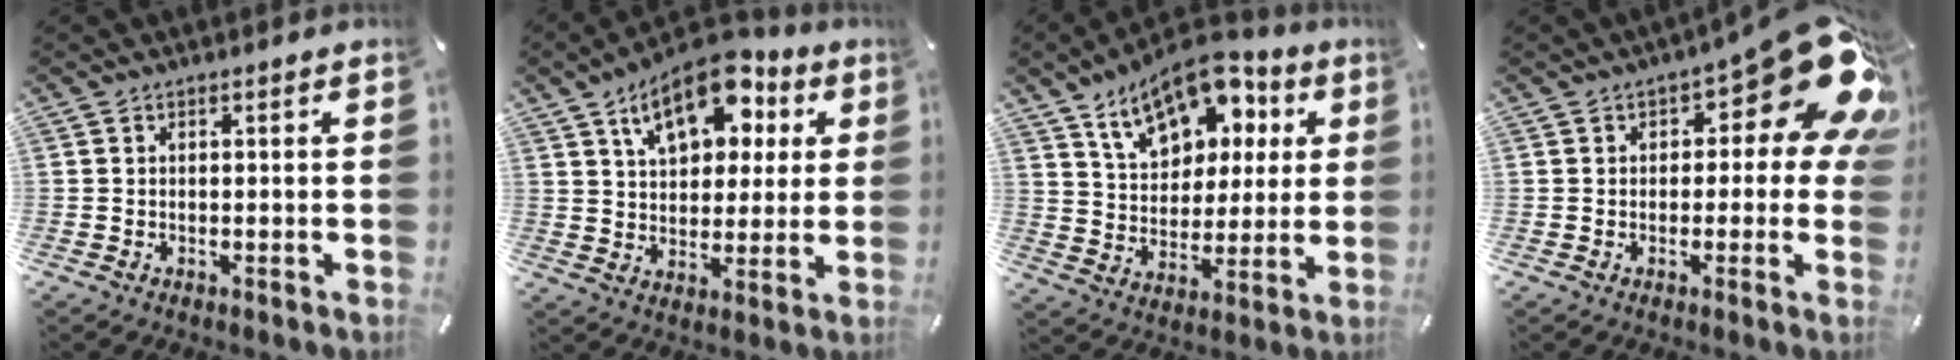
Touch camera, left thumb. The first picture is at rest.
{"total": 15.0, "force": [7.9, 9.2, 8.9], "torque": [-0.141, -0.023, 0.141]}
{"total": 15.0, "force": [9.3, 9.4, 7.1], "torque": [-0.116, -0.051, 0.167]}
{"total": 15.9, "force": [7.0, 6.9, 12.4], "torque": [-0.148, -0.054, 0.117]}